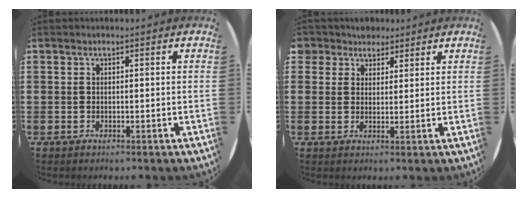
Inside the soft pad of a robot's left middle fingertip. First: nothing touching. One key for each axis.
{"total": 3.8, "fx": 3.1, "fy": 2.2, "fz": -0.2, "tx": -0.002, "ty": 0.000, "tz": 0.057}